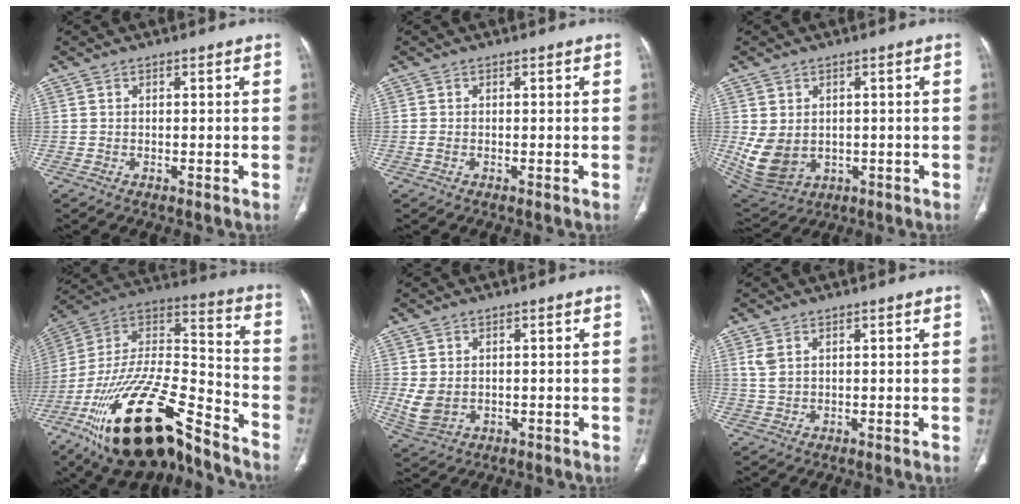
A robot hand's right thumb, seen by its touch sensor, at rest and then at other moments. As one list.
[{"total": 0.8, "force": [-0.2, 0.5, 0.6], "torque": [-0.017, 0.002, -0.003]}, {"total": 9.9, "force": [-0.5, 7.8, 6.0], "torque": [-0.111, -0.006, 0.023]}, {"total": 30.7, "force": [-19.8, 11.5, 20.5], "torque": [-0.379, 0.054, -0.341]}, {"total": 5.3, "force": [0.1, 4.2, 3.3], "torque": [-0.066, -0.009, 0.019]}, {"total": 2.8, "force": [1.2, 1.8, 1.8], "torque": [-0.039, 0.002, 0.032]}]